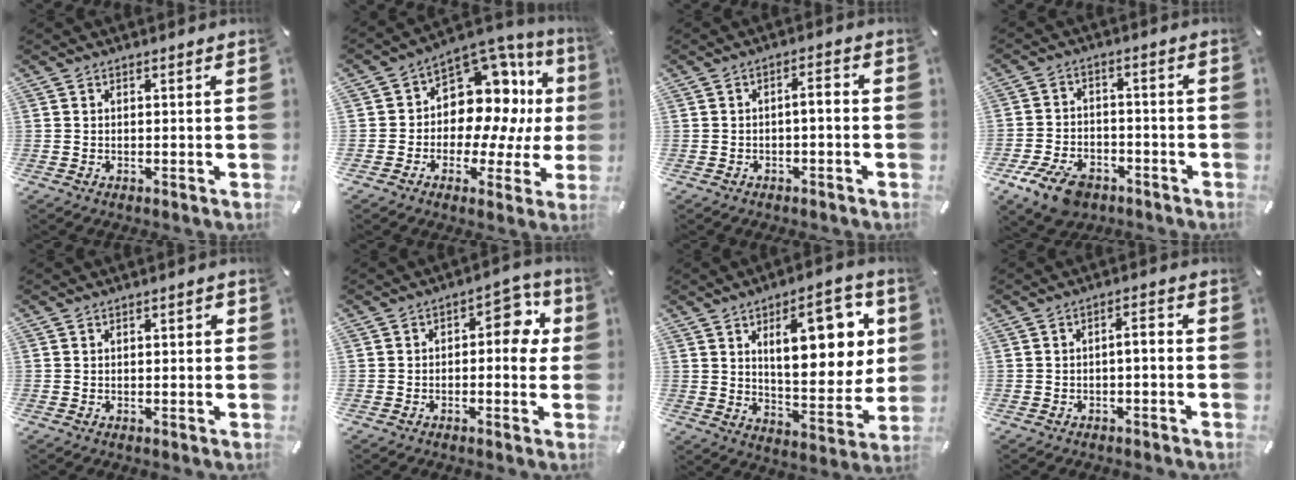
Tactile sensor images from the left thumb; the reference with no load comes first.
{"total": 13.6, "force": [4.2, 10.2, 7.9], "torque": [-0.113, -0.059, 0.079]}
{"total": 2.9, "force": [-1.6, 0.9, 2.3], "torque": [-0.040, 0.011, -0.033]}
{"total": 9.4, "force": [-5.9, 5.5, 4.9], "torque": [-0.097, 0.031, -0.105]}
{"total": 1.4, "force": [0.1, 0.7, 1.2], "torque": [-0.014, 0.002, -0.002]}
{"total": 8.1, "force": [0.8, 4.5, 6.7], "torque": [-0.071, -0.004, 0.001]}
{"total": 18.4, "force": [7.1, 8.2, 14.8], "torque": [-0.200, -0.018, 0.109]}
{"total": 3.0, "force": [-1.8, 1.0, 2.2], "torque": [-0.039, 0.013, -0.037]}